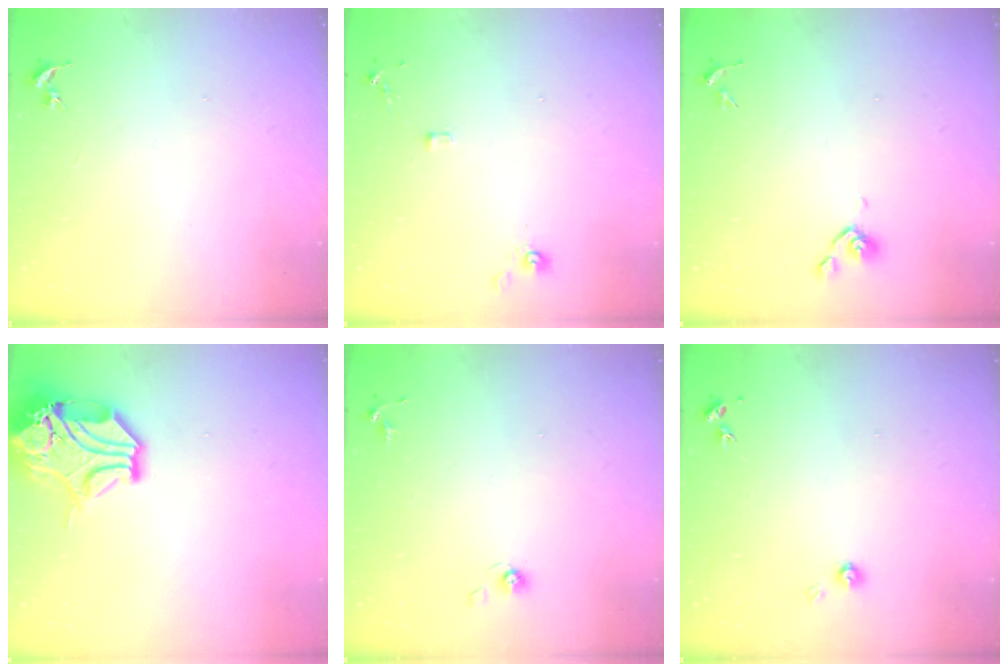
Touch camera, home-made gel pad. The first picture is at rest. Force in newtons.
{"total": 6.5, "press": 6.4, "slide": 0.6}
{"total": 4.4, "press": 4.4, "slide": 0.7}
{"total": 15.9, "press": 15.7, "slide": 2.2}
{"total": 3.9, "press": 3.5, "slide": 1.7}
{"total": 3.7, "press": 3.7, "slide": 0.4}